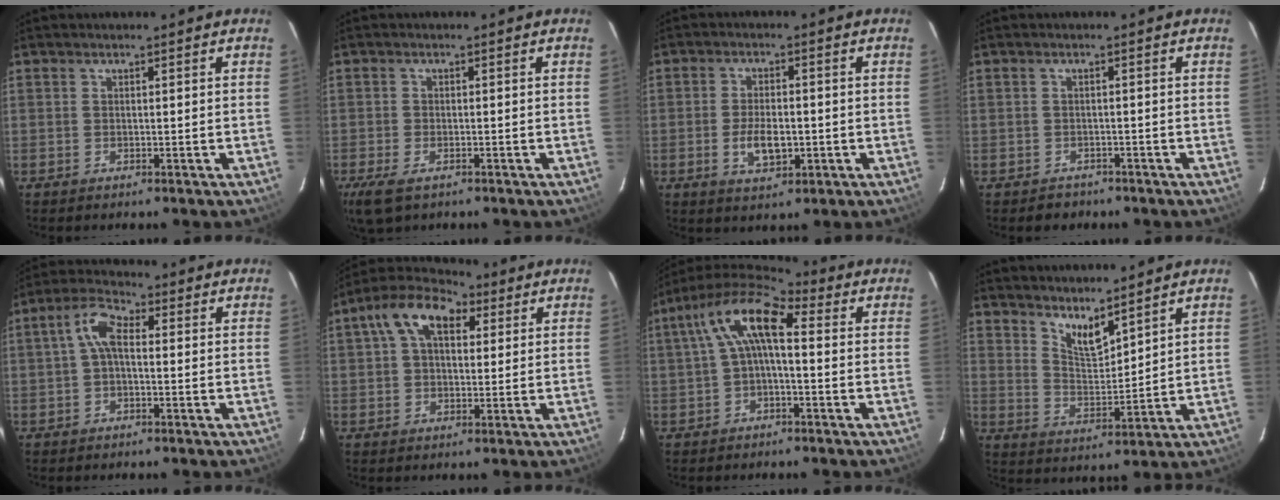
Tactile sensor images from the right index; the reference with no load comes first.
{"total": 5.4, "force": [-3.2, 2.6, 3.4], "torque": [-0.081, -0.018, -0.060]}
{"total": 6.2, "force": [-1.5, 3.2, 5.1], "torque": [-0.102, -0.004, -0.021]}
{"total": 2.4, "force": [-1.7, 1.7, 0.0], "torque": [-0.001, 0.010, -0.021]}
{"total": 5.4, "force": [0.1, 2.7, 4.6], "torque": [-0.098, 0.022, 0.002]}
{"total": 10.5, "force": [3.8, 6.4, 7.4], "torque": [-0.139, 0.041, 0.055]}
{"total": 10.6, "force": [1.4, 4.2, 9.6], "torque": [-0.190, 0.033, 0.018]}
{"total": 6.5, "force": [5.3, 1.6, 3.4], "torque": [-0.058, -0.008, 0.100]}